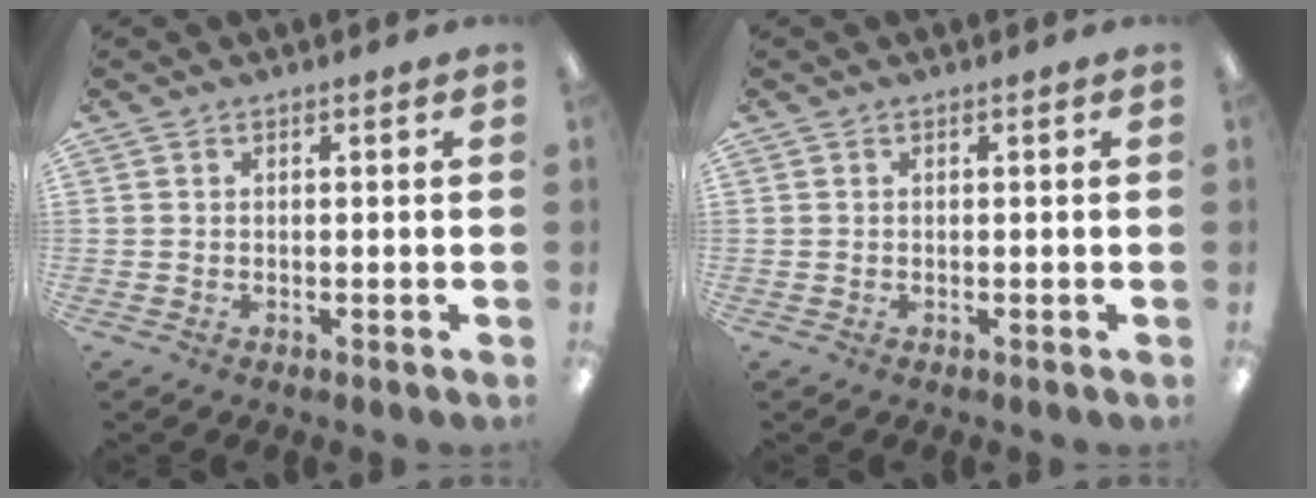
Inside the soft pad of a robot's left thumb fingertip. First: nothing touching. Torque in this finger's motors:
{"motor_torque": [0.00, 0.00, 0.12, -0.10, 0.00]}